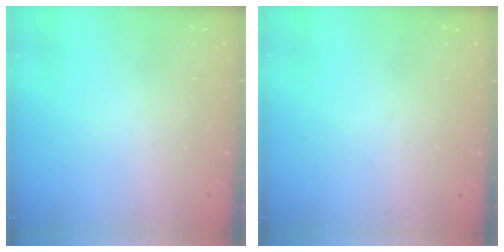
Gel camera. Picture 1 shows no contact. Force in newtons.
{"total": 0.0}